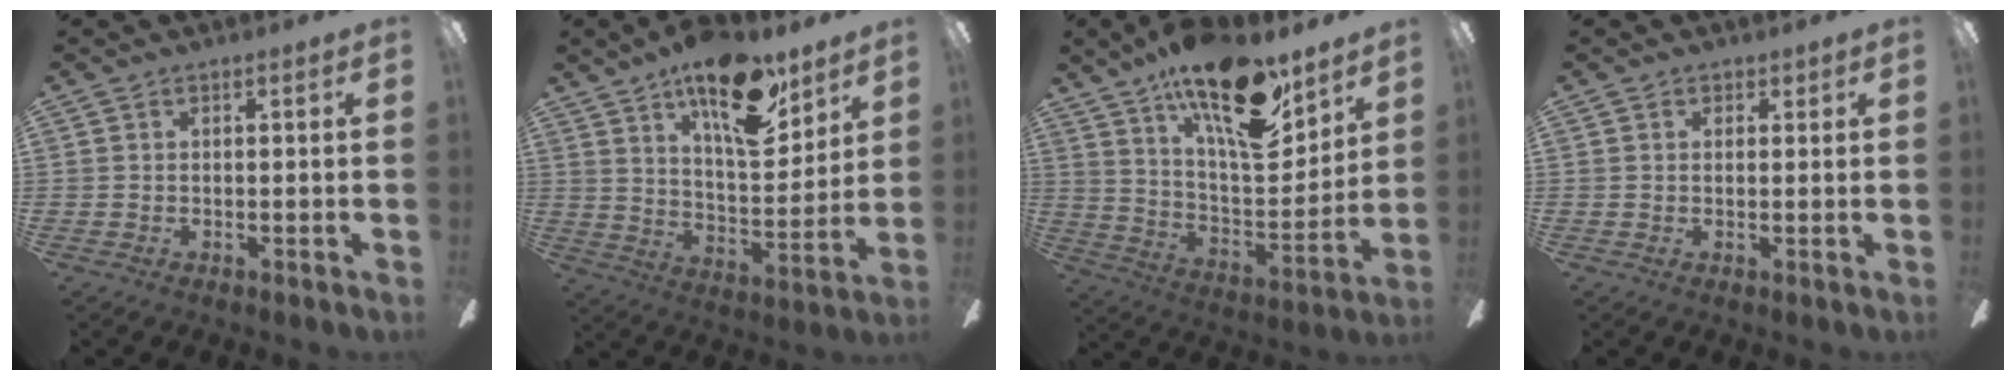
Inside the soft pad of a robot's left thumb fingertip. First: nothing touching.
{"total": 19.2, "force": [12.4, 7.9, 12.3], "torque": [-0.183, -0.069, 0.205]}
{"total": 21.6, "force": [14.4, 7.8, 14.1], "torque": [-0.232, -0.087, 0.245]}
{"total": 1.3, "force": [0.9, 0.9, 0.3], "torque": [0.001, 0.000, 0.015]}